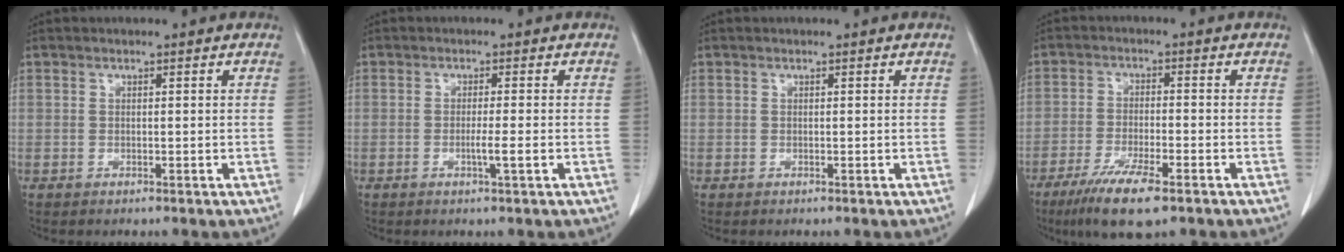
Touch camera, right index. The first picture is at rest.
{"total": 2.2, "force": [-0.7, -0.4, 2.1], "torque": [-0.038, -0.004, -0.011]}
{"total": 0.0}
{"total": 8.7, "force": [-5.5, 1.7, 6.5], "torque": [-0.117, -0.018, -0.092]}